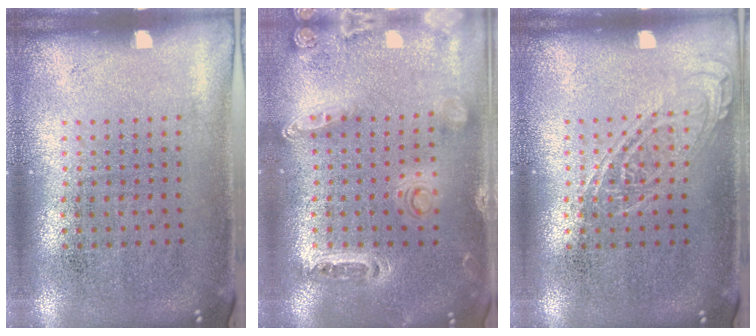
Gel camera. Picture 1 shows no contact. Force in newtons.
{"total": 1.4, "press": 1.4, "slide": 0.4}
{"total": 1.8, "press": 1.8, "slide": 0.2}